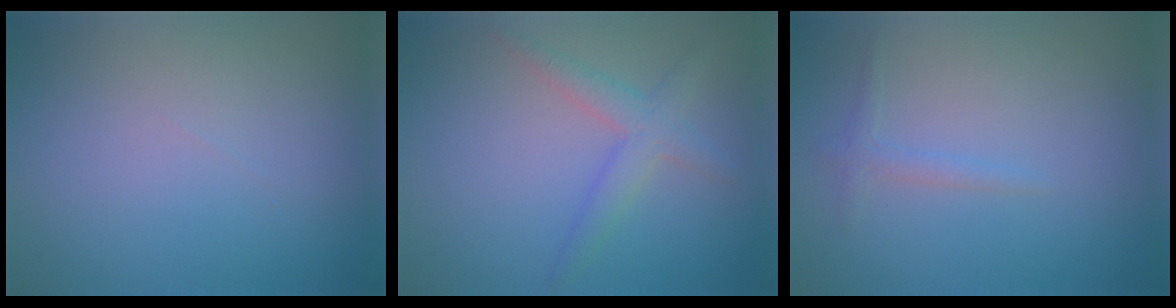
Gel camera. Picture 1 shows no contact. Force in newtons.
{"total": 2.7, "press": 2.7, "slide": 0.1}
{"total": 1.1, "press": 1.1, "slide": 0.1}